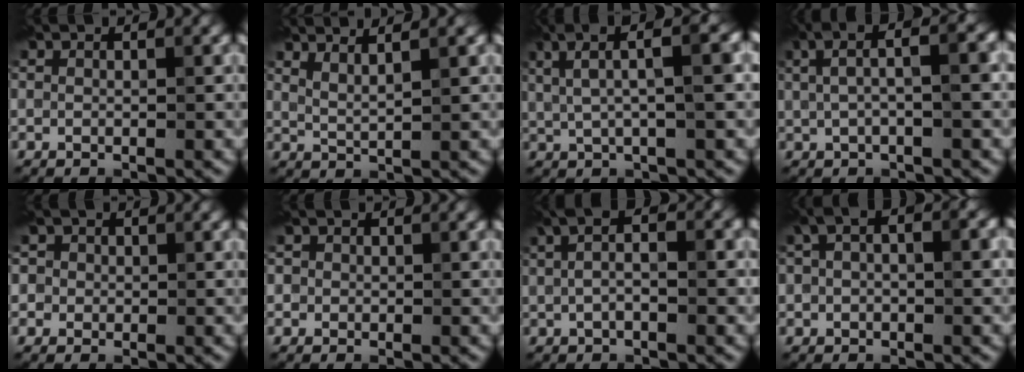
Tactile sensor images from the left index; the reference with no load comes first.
{"total": 2.8, "force": [2.2, 0.6, 1.7], "torque": [-0.023, 0.008, 0.028]}
{"total": 7.0, "force": [2.6, 1.8, 6.2], "torque": [-0.099, 0.024, 0.038]}
{"total": 5.0, "force": [1.2, 1.6, 4.6], "torque": [-0.075, 0.019, 0.006]}
{"total": 2.7, "force": [0.8, 2.4, 0.9], "torque": [-0.002, 0.009, -0.005]}
{"total": 1.0, "force": [0.1, 1.0, 0.2], "torque": [0.001, -0.004, -0.008]}
{"total": 4.9, "force": [1.0, 2.2, 4.3], "torque": [-0.062, 0.009, -0.003]}
{"total": 5.3, "force": [0.8, 3.2, 4.1], "torque": [-0.059, 0.022, -0.002]}